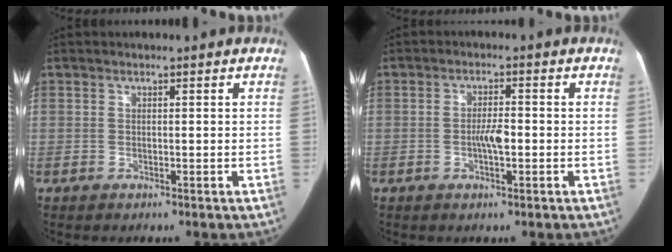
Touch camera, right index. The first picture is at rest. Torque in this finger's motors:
{"motor_torque": [0.81, -0.34, 0.42, 0.10]}